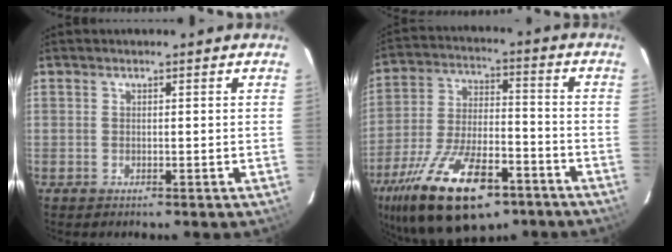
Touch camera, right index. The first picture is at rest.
{"total": 23.9, "force": [-14.5, 10.3, 16.1], "torque": [-0.318, -0.030, -0.231]}